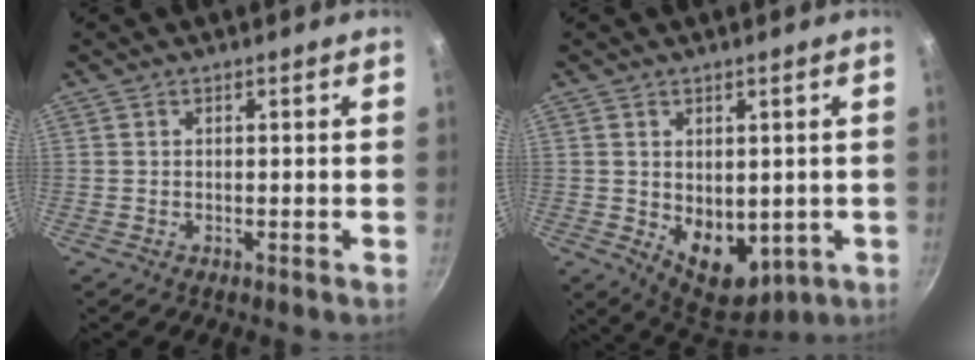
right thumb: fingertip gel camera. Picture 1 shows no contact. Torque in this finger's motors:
{"motor_torque": [-0.47, 0.71, 0.25, 0.34, 0.11]}